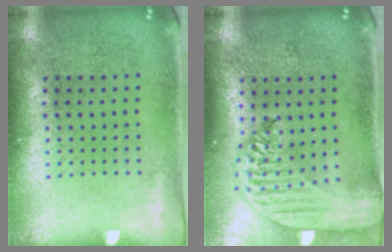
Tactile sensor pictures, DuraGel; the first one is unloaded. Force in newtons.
{"total": 2.9, "press": 2.4, "slide": 1.7}